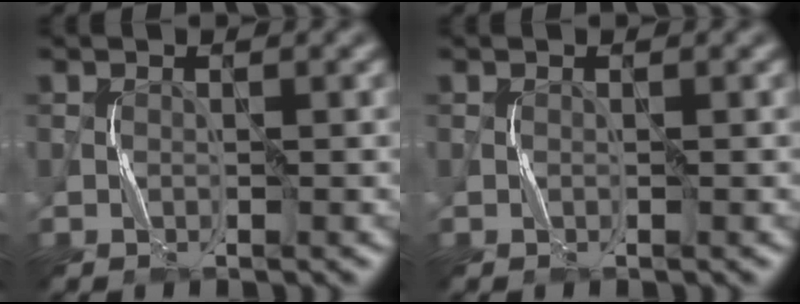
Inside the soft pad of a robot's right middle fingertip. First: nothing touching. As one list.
[{"total": 0.0}]